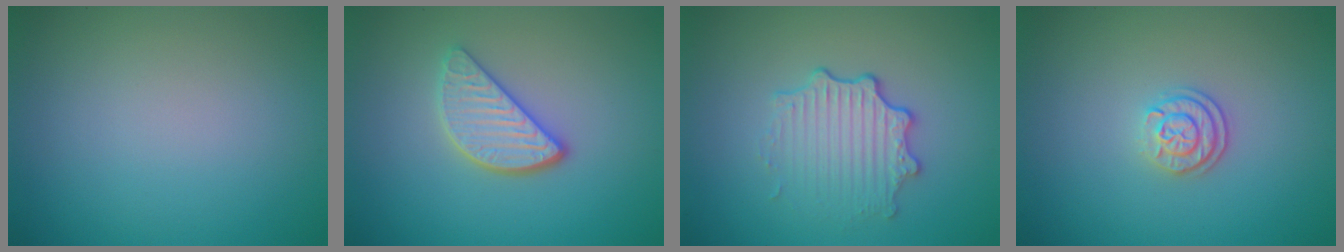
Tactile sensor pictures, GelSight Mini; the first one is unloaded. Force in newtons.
{"total": 3.5, "press": 2.9, "slide": 1.9}
{"total": 3.4, "press": 2.7, "slide": 2.0}
{"total": 2.3, "press": 1.9, "slide": 1.2}